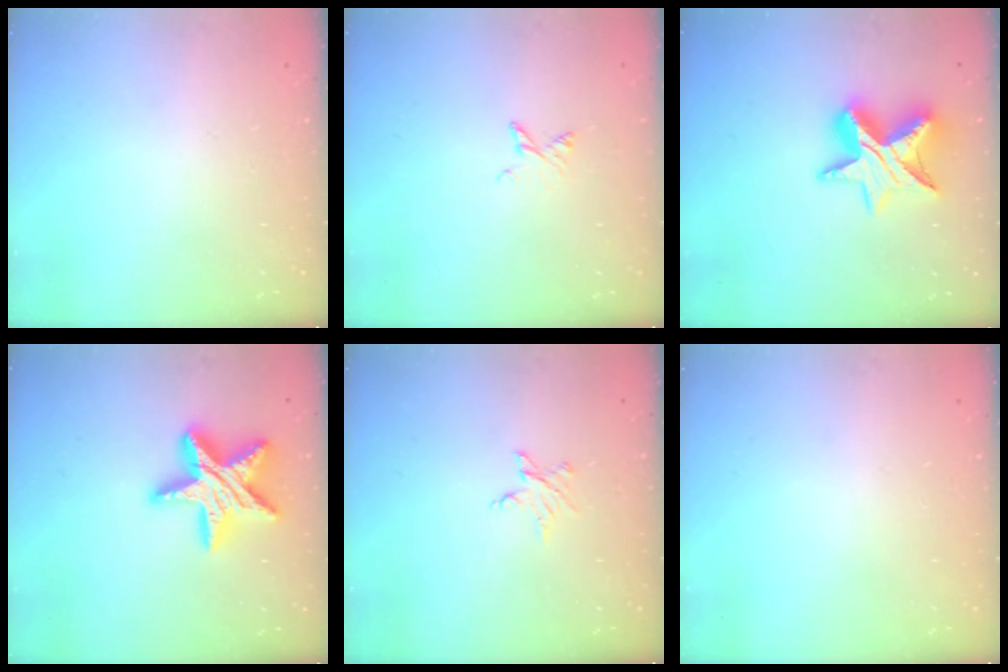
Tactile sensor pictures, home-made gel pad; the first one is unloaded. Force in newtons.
{"total": 3.6, "press": 3.5, "slide": 0.5}
{"total": 13.4, "press": 13.4, "slide": 0.9}
{"total": 17.6, "press": 17.6, "slide": 1.2}
{"total": 3.8, "press": 3.8, "slide": 0.5}
{"total": 0.0}